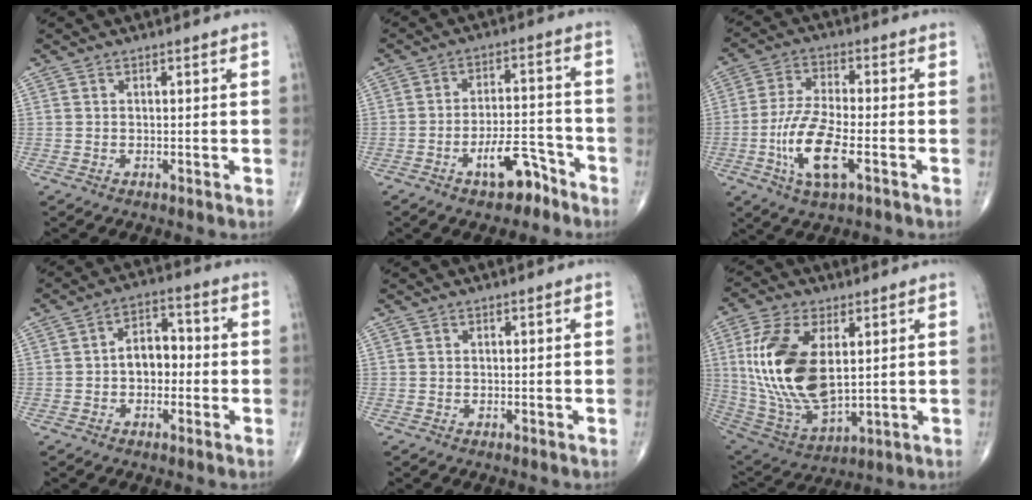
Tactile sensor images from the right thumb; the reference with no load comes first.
{"total": 8.2, "force": [-5.3, 3.5, 5.2], "torque": [-0.068, 0.049, -0.084]}
{"total": 11.5, "force": [-3.9, 4.0, 10.1], "torque": [-0.207, 0.011, -0.074]}
{"total": 6.7, "force": [-0.7, 4.5, 4.8], "torque": [-0.056, 0.026, -0.022]}
{"total": 0.0}
{"total": 20.0, "force": [3.4, 10.4, 16.7], "torque": [-0.336, -0.023, 0.076]}